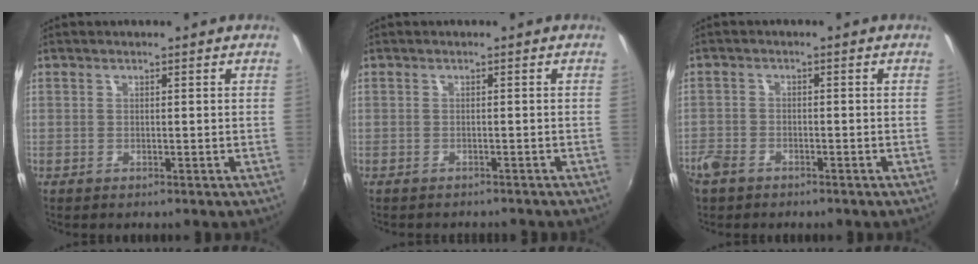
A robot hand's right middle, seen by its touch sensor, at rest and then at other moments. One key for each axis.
{"total": 3.0, "fx": -2.8, "fy": 0.8, "fz": 0.8, "tx": -0.023, "ty": -0.012, "tz": -0.039}
{"total": 5.1, "fx": -3.6, "fy": 3.0, "fz": 1.9, "tx": -0.054, "ty": -0.004, "tz": -0.068}